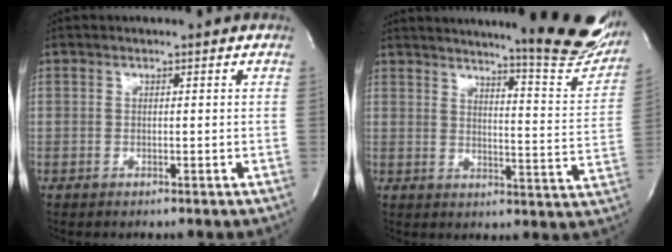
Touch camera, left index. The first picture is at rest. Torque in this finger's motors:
{"motor_torque": [0.63, -0.63, 0.51, 0.11]}